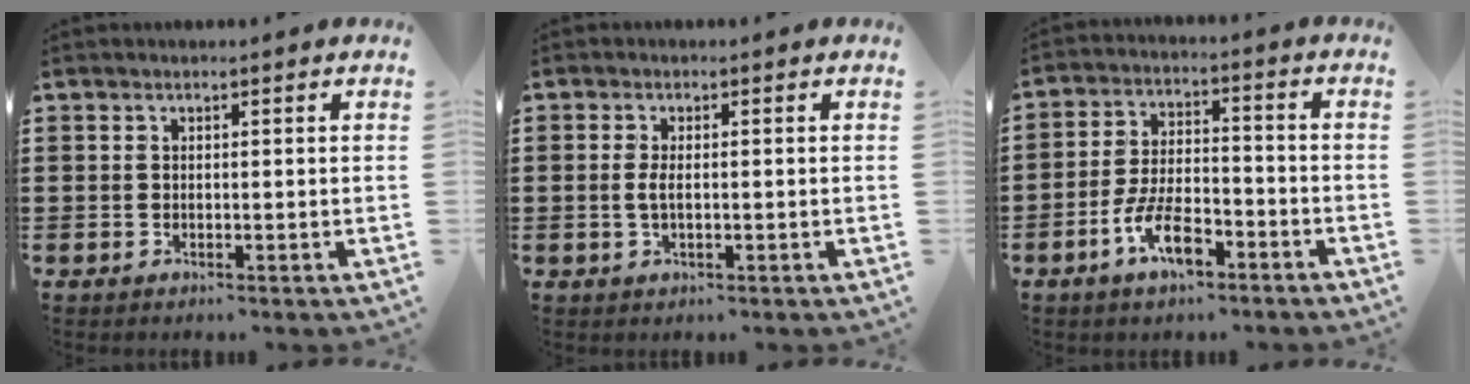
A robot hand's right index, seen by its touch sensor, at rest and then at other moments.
{"total": 2.1, "force": [-0.1, 0.7, 2.0], "torque": [-0.052, -0.005, -0.008]}
{"total": 8.5, "force": [-4.6, 3.4, 6.3], "torque": [-0.134, 0.003, -0.085]}